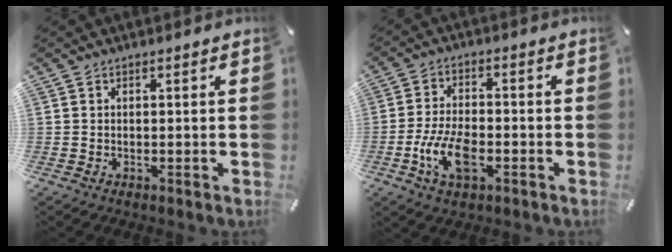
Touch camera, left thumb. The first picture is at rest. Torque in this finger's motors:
{"motor_torque": [0.66, 0.80, 0.84, -0.05, 0.21]}